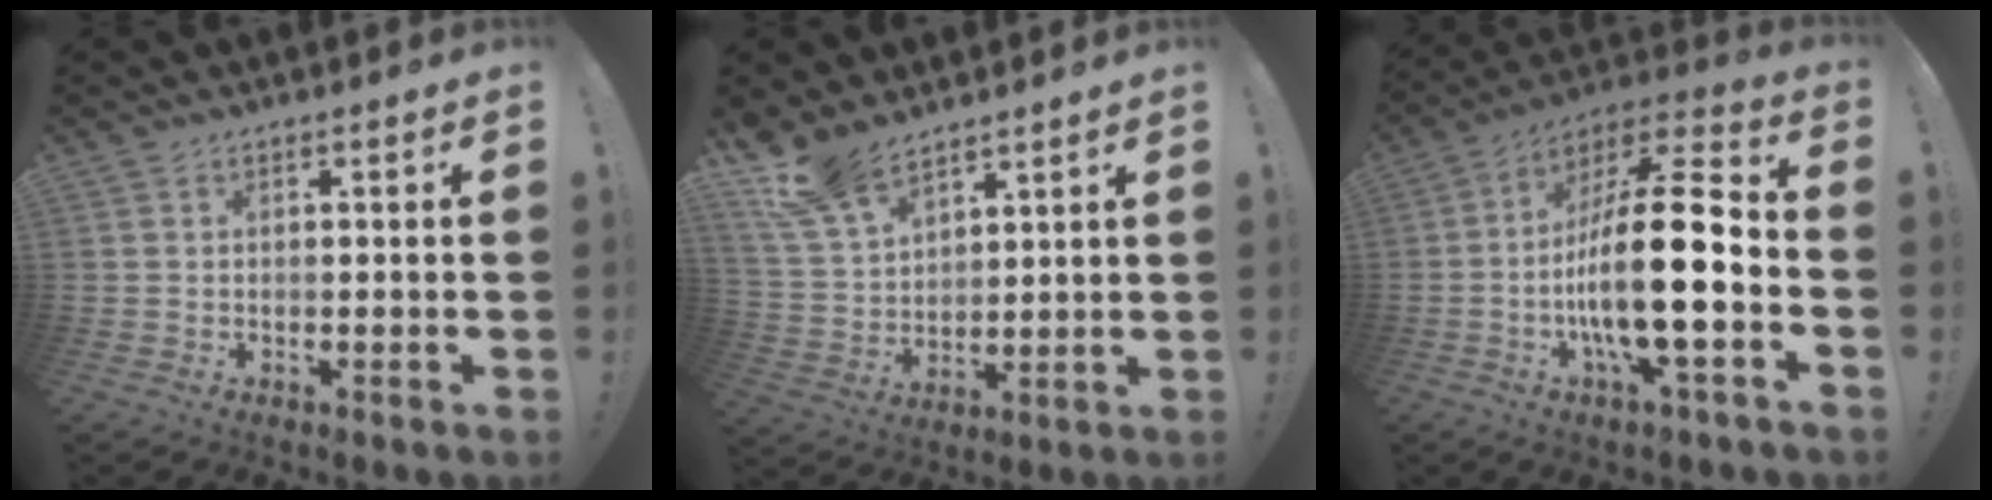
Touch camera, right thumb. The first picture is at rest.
{"total": 11.4, "force": [9.1, 5.1, 4.5], "torque": [-0.097, -0.057, 0.179]}
{"total": 23.6, "force": [-4.5, 6.3, 22.3], "torque": [-0.401, 0.020, -0.078]}